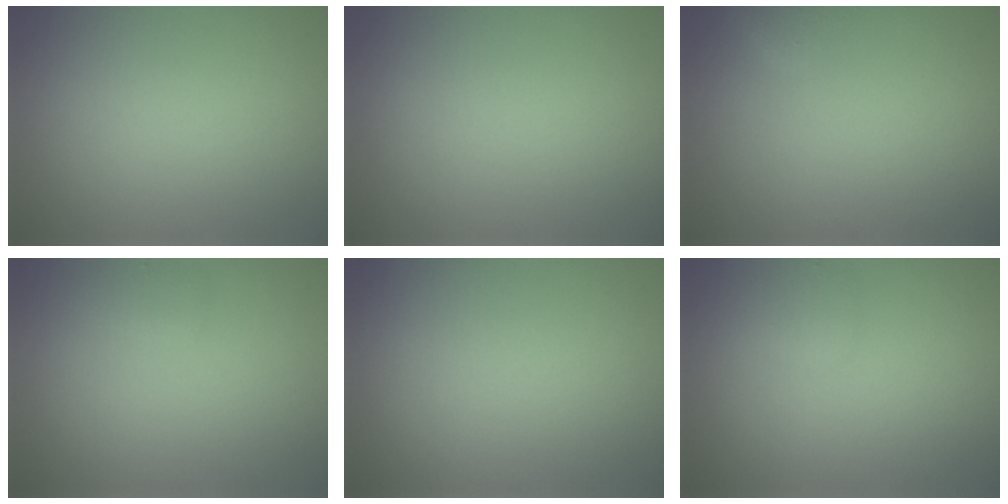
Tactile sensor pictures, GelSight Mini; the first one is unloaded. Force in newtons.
{"total": 0.0}
{"total": 1.6, "press": 1.6, "slide": 0.2}
{"total": 0.8, "press": 0.8, "slide": 0.0}
{"total": 0.0}
{"total": 0.8, "press": 0.7, "slide": 0.1}